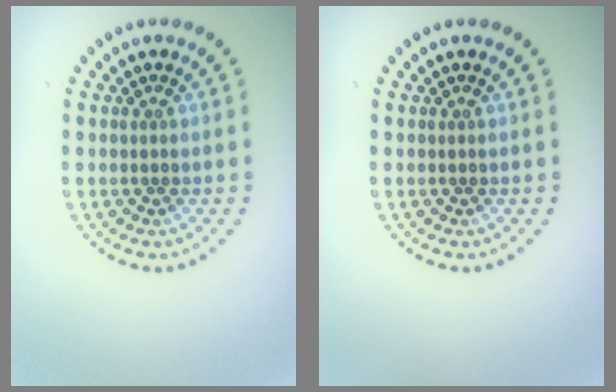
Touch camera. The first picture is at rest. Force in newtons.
{"total": 0.0}